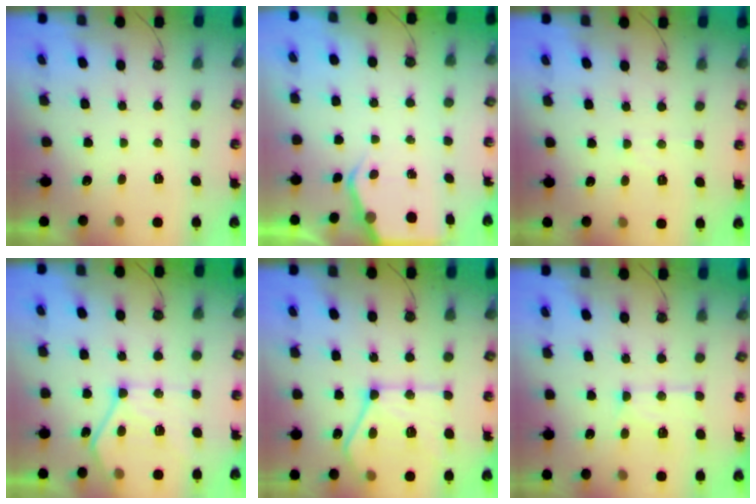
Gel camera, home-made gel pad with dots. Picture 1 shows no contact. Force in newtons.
{"total": 4.7, "press": 4.6, "slide": 0.3}
{"total": 2.7, "press": 2.6, "slide": 0.6}
{"total": 14.8, "press": 14.7, "slide": 1.5}
{"total": 19.4, "press": 19.3, "slide": 1.7}
{"total": 12.0, "press": 11.9, "slide": 1.0}